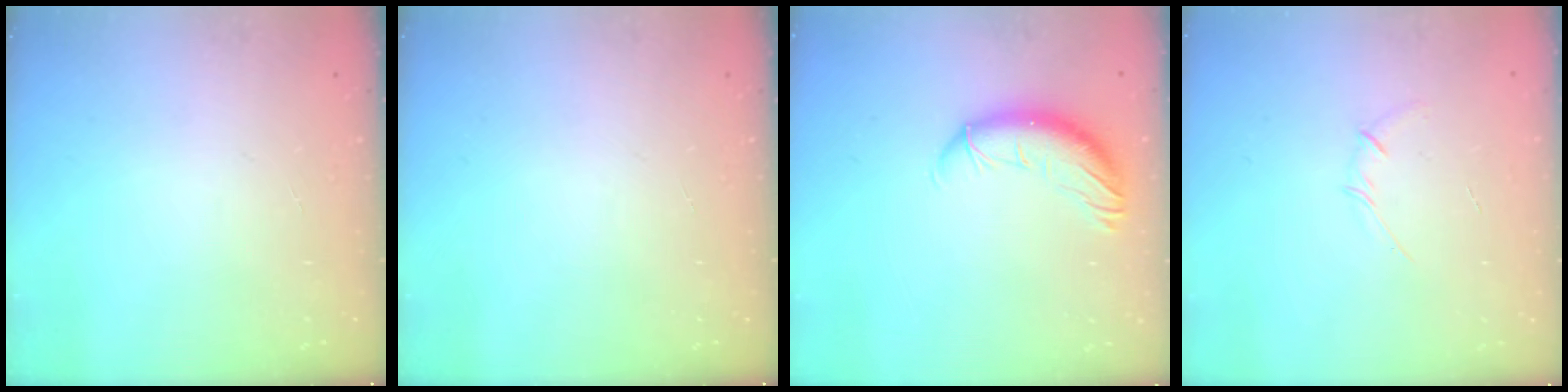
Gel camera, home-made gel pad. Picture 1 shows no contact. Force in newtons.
{"total": 0.0}
{"total": 12.0, "press": 11.7, "slide": 2.7}
{"total": 3.3, "press": 3.2, "slide": 0.9}